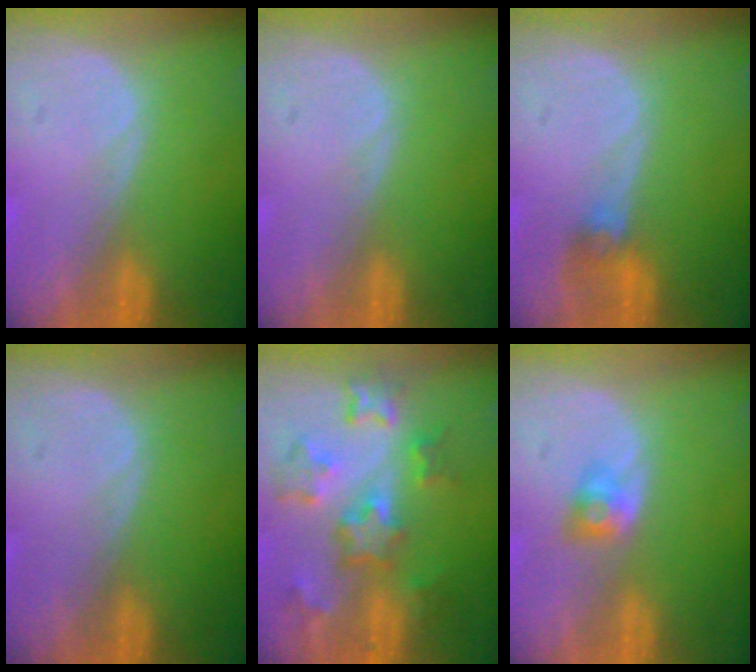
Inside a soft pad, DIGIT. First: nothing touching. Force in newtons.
{"total": 0.0}
{"total": 2.8, "press": 2.6, "slide": 1.0}
{"total": 0.0}
{"total": 8.7, "press": 7.8, "slide": 3.9}
{"total": 2.7, "press": 2.4, "slide": 1.3}